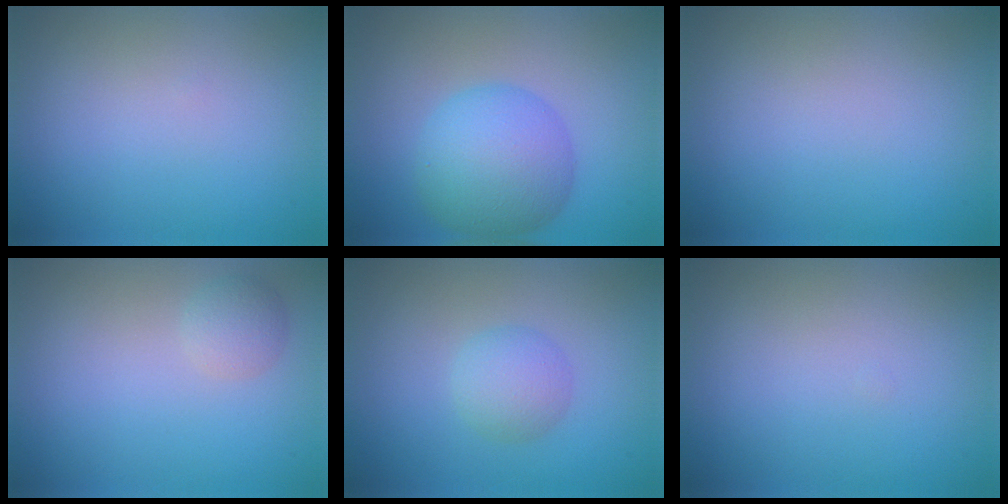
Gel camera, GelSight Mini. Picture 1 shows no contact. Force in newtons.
{"total": 6.8, "press": 6.8, "slide": 0.1}
{"total": 0.0}
{"total": 1.6, "press": 1.6, "slide": 0.1}
{"total": 2.5, "press": 2.5, "slide": 0.1}
{"total": 0.0}